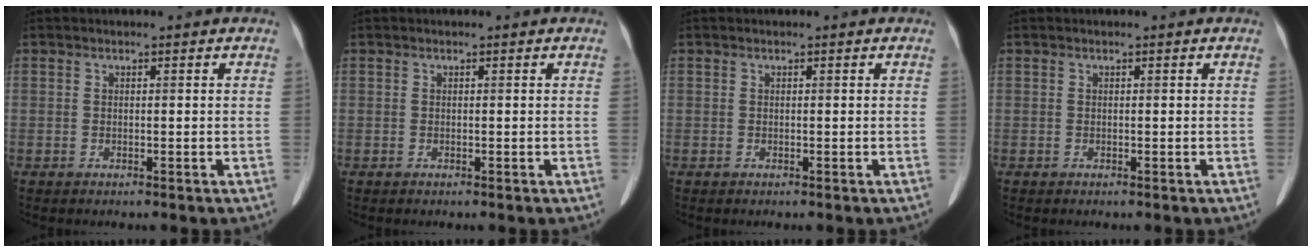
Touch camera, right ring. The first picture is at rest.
{"total": 0.0}
{"total": 0.0}
{"total": 0.0}